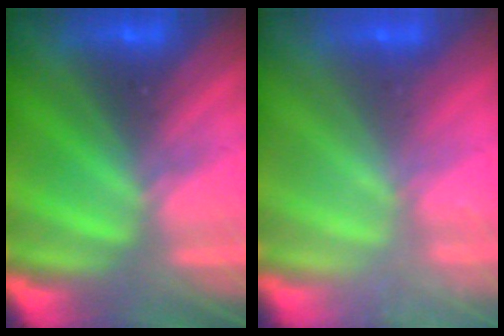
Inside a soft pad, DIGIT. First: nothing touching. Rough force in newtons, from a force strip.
{"total": 2.5}